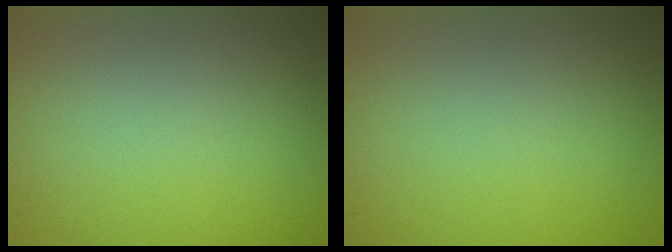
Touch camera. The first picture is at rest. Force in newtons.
{"total": 0.0}